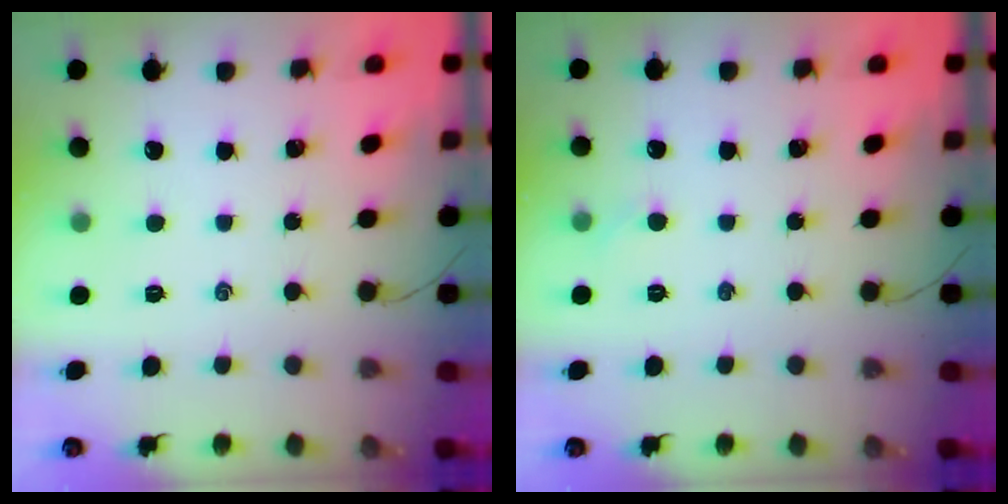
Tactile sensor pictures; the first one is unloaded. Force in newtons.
{"total": 2.7, "press": 2.5, "slide": 0.9}